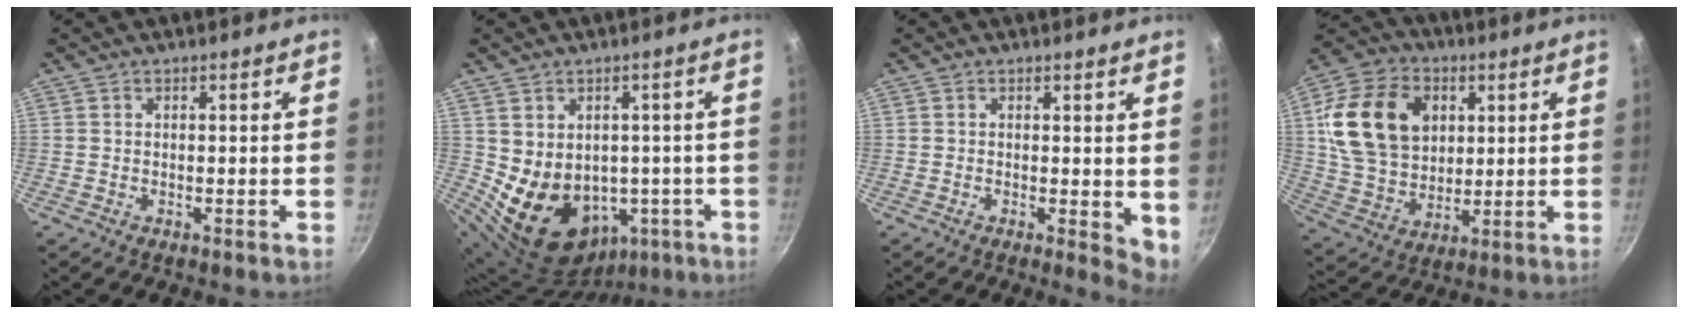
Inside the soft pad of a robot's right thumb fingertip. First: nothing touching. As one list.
[{"total": 13.5, "force": [-1.9, 11.0, 7.6], "torque": [-0.089, 0.010, 0.008]}, {"total": 3.8, "force": [0.2, 1.4, 3.6], "torque": [-0.043, -0.009, 0.001]}, {"total": 19.8, "force": [5.0, 14.8, 12.3], "torque": [-0.202, -0.005, 0.093]}]